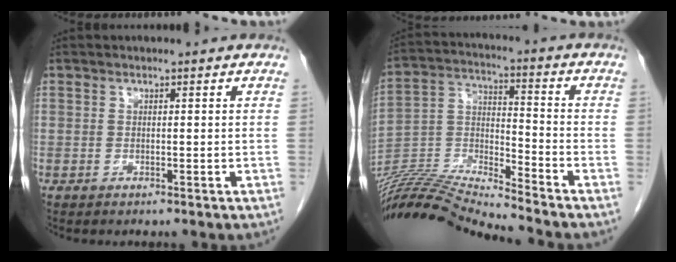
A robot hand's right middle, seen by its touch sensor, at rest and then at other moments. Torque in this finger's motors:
{"motor_torque": [0.62, -1.44, 0.25, 0.13]}